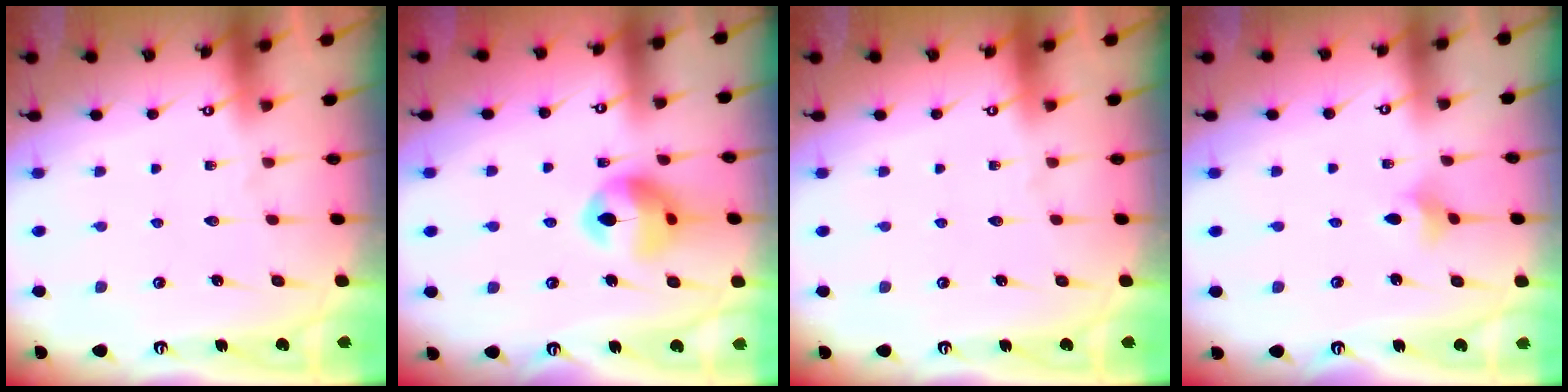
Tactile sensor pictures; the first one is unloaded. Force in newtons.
{"total": 13.3, "press": 13.2, "slide": 1.4}
{"total": 0.0}
{"total": 2.8, "press": 2.8, "slide": 0.6}